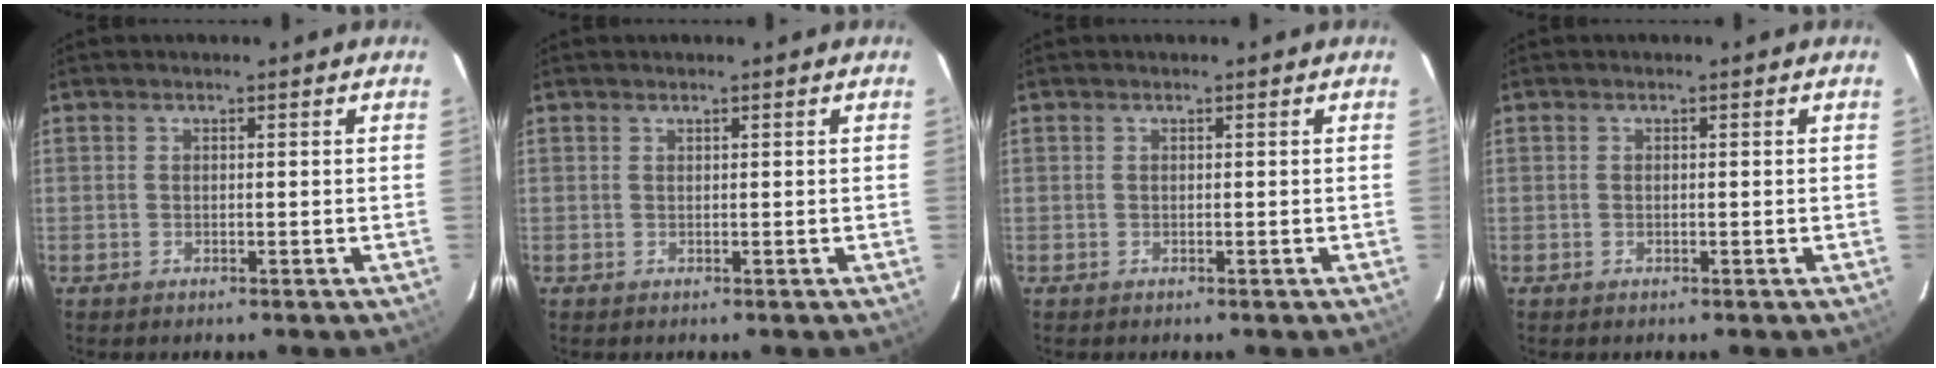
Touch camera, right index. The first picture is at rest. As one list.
[{"total": 0.0}, {"total": 0.0}, {"total": 0.0}]